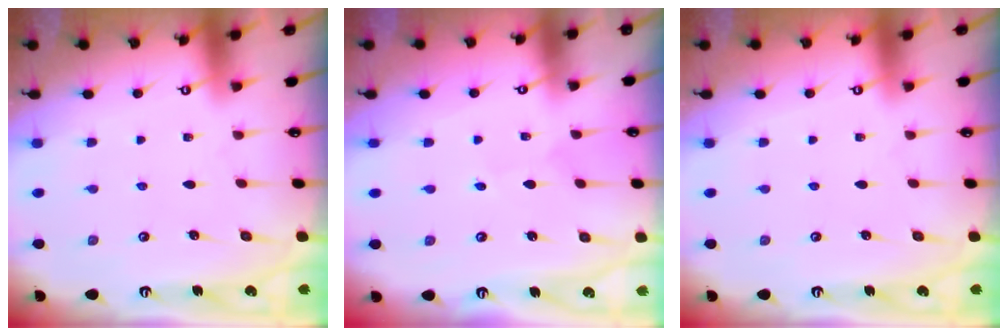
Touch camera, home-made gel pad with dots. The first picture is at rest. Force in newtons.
{"total": 1.5, "press": 1.4, "slide": 0.1}
{"total": 0.0}